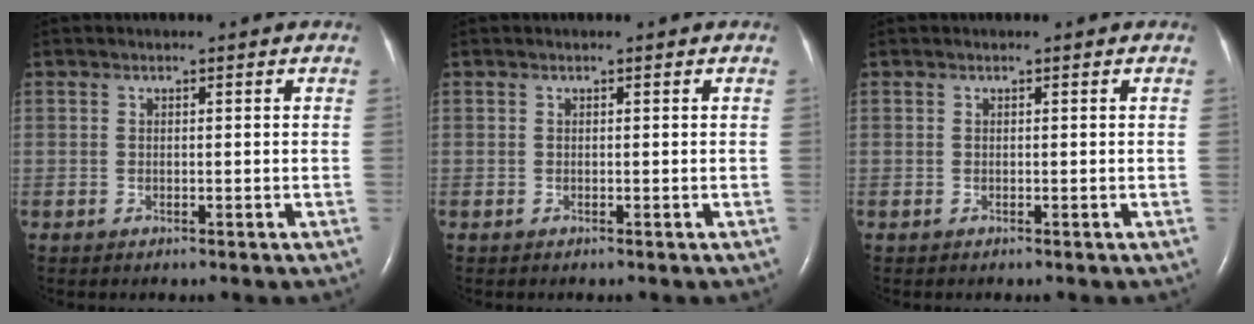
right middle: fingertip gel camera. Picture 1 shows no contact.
{"total": 0.0}
{"total": 0.0}